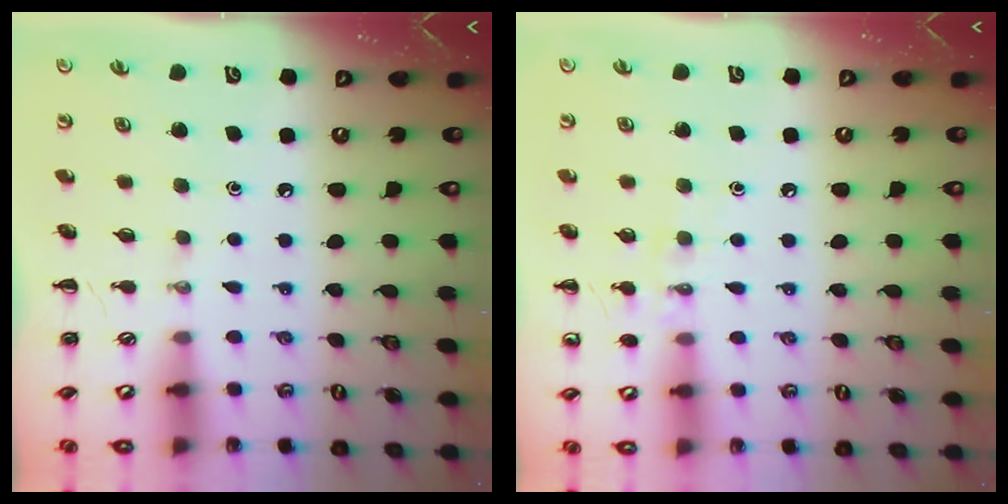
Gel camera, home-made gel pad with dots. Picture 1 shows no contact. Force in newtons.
{"total": 7.4, "press": 7.2, "slide": 1.7}